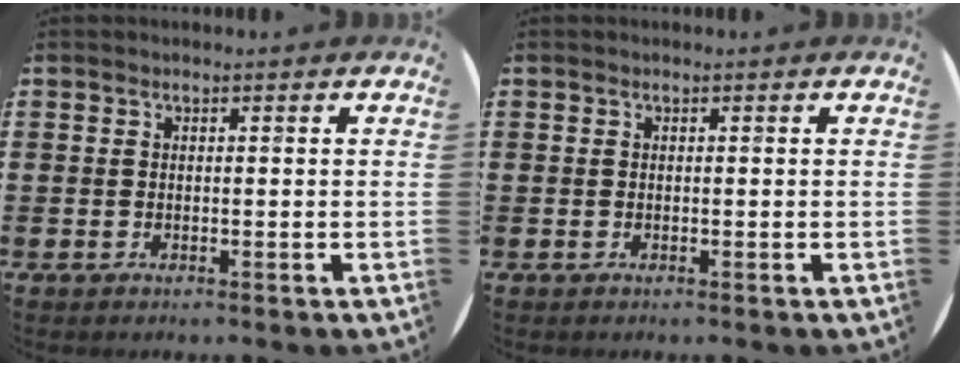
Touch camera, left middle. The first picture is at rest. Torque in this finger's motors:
{"motor_torque": [0.41, -0.41, 0.00, 0.00]}